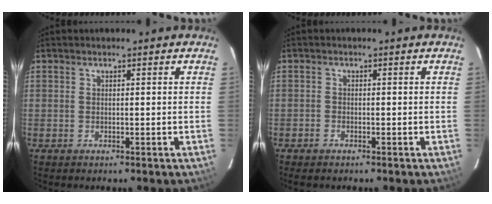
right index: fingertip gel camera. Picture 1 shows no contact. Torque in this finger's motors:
{"motor_torque": [0.24, -0.13, 0.04, 0.00]}